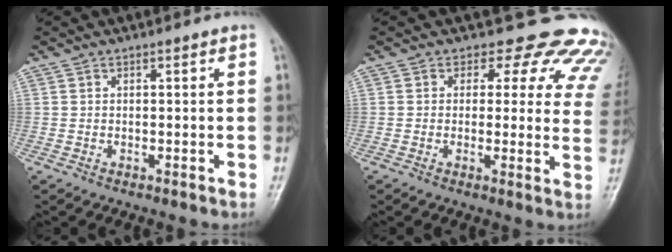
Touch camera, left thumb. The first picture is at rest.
{"total": 14.6, "force": [12.3, 7.1, 3.0], "torque": [0.024, -0.072, 0.102]}